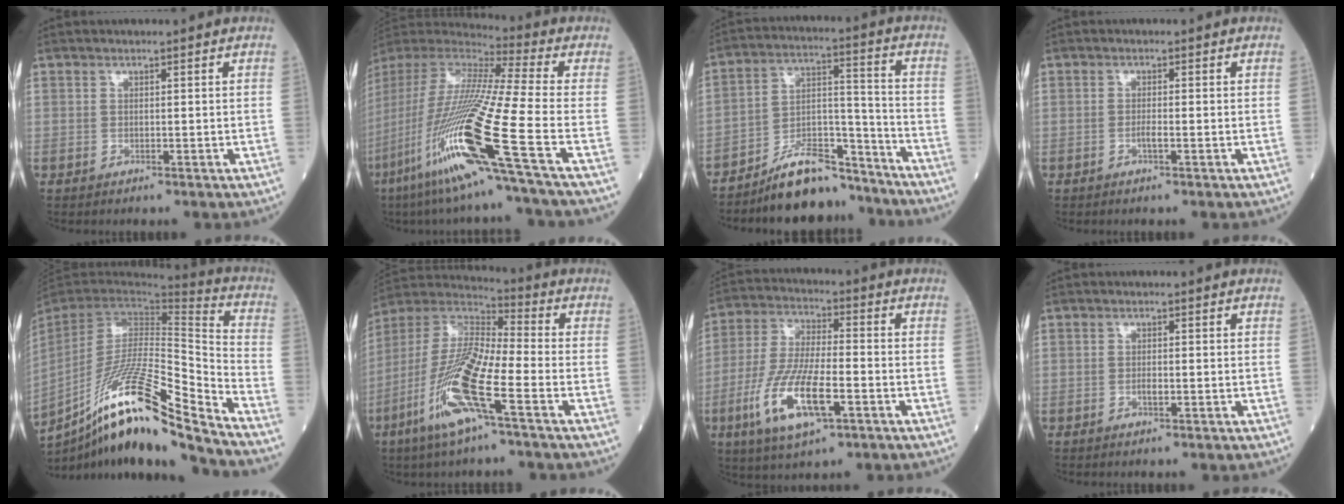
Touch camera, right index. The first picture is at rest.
{"total": 25.7, "force": [-10.6, -0.5, 23.4], "torque": [-0.484, -0.060, -0.209]}
{"total": 11.3, "force": [-10.2, 3.1, 3.8], "torque": [-0.062, 0.032, -0.179]}
{"total": 1.2, "force": [-0.5, 0.0, 1.0], "torque": [-0.022, 0.001, -0.011]}
{"total": 22.9, "force": [-16.7, 0.4, 15.7], "torque": [-0.295, -0.020, -0.306]}
{"total": 15.9, "force": [-6.8, 1.8, 14.2], "torque": [-0.299, -0.018, -0.139]}
{"total": 13.1, "force": [-4.9, 3.4, 11.7], "torque": [-0.244, -0.012, -0.089]}
{"total": 1.1, "force": [-0.4, 0.2, 1.0], "torque": [-0.022, 0.000, -0.008]}